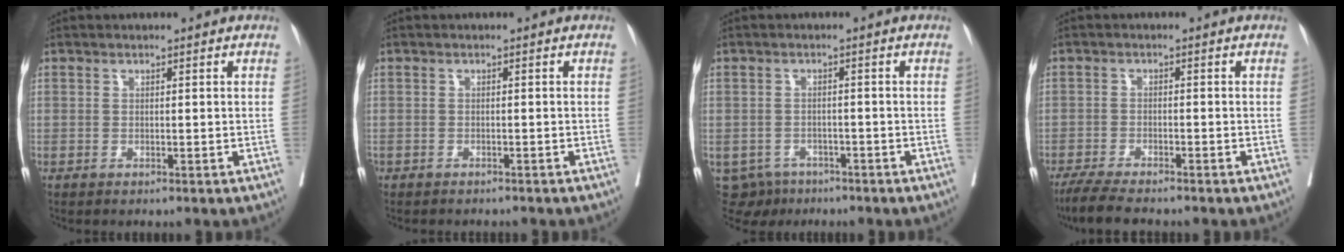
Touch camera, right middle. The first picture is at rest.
{"total": 3.0, "force": [-2.7, 1.1, 0.7], "torque": [-0.011, -0.003, -0.036]}
{"total": 4.5, "force": [-3.1, 3.2, 0.3], "torque": [0.003, 0.003, -0.044]}
{"total": 6.6, "force": [-5.6, 0.8, 3.4], "torque": [-0.059, -0.018, -0.095]}